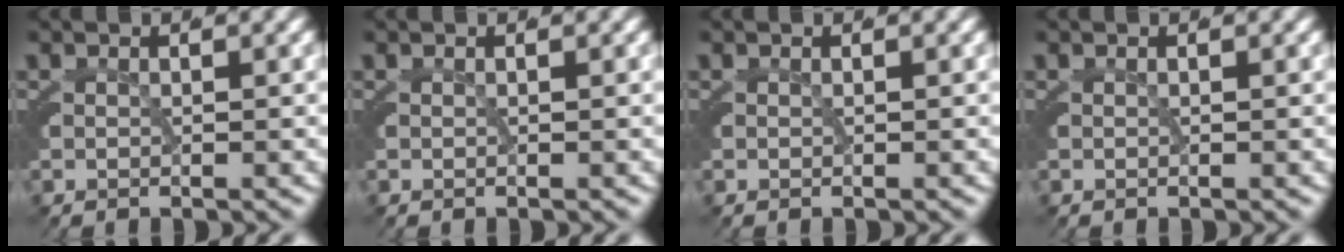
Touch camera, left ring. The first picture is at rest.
{"total": 0.0}
{"total": 0.0}
{"total": 0.0}